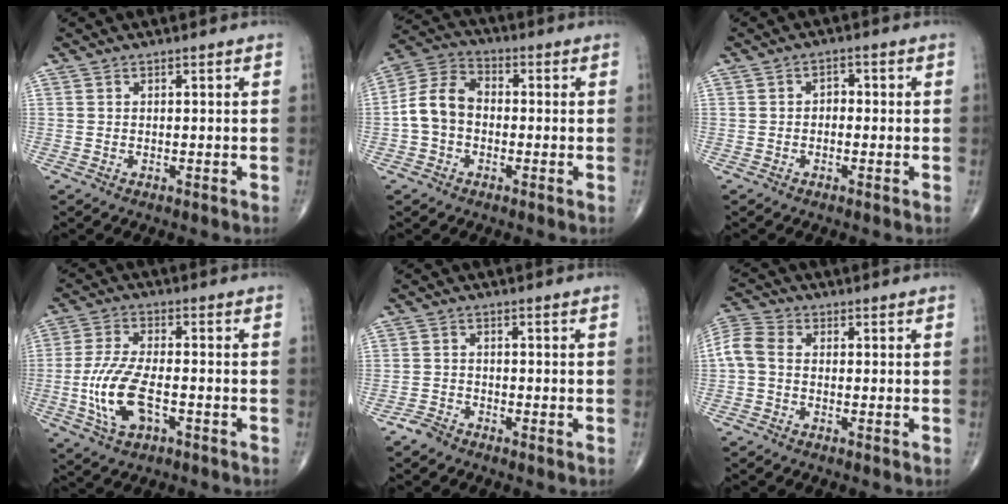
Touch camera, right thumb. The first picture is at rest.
{"total": 8.8, "force": [-1.1, 6.6, 5.7], "torque": [-0.103, 0.033, -0.036]}
{"total": 2.0, "force": [-0.3, 1.5, 1.3], "torque": [-0.004, 0.010, -0.014]}
{"total": 11.0, "force": [-3.0, 4.9, 9.3], "torque": [-0.204, 0.010, -0.056]}
{"total": 2.1, "force": [-1.9, 0.9, 0.3], "torque": [-0.005, 0.000, -0.041]}
{"total": 6.2, "force": [-0.4, 4.3, 4.5], "torque": [-0.100, 0.018, -0.021]}